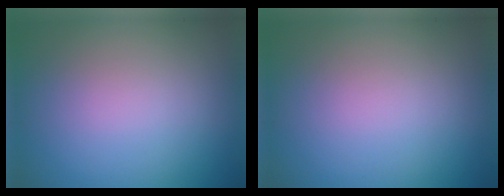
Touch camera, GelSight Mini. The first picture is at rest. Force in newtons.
{"total": 0.0}